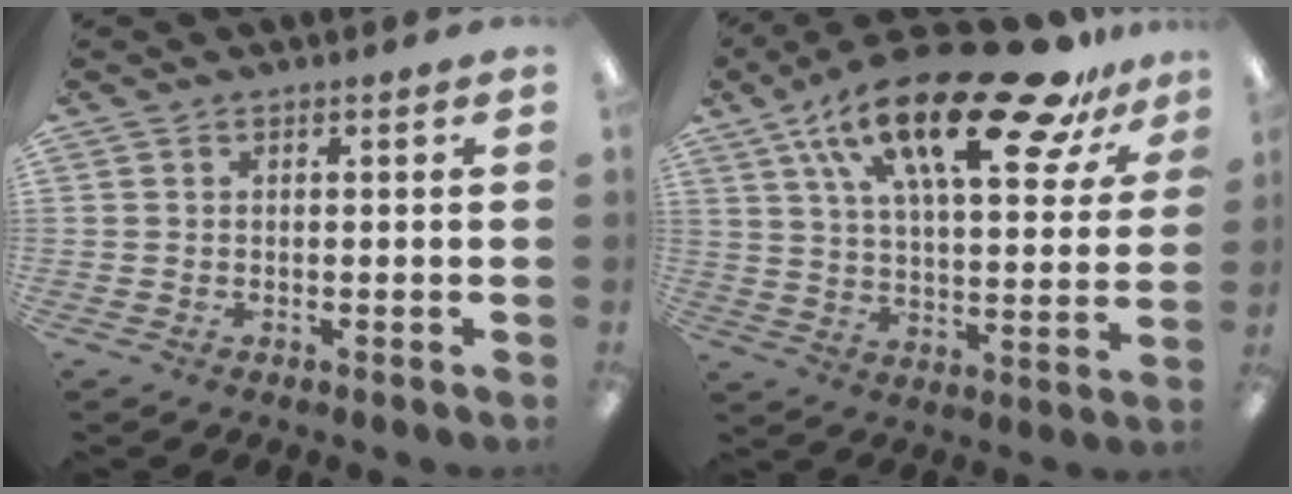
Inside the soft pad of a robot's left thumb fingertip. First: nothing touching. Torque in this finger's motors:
{"motor_torque": [0.54, 0.68, 1.71, -1.06, 0.48]}